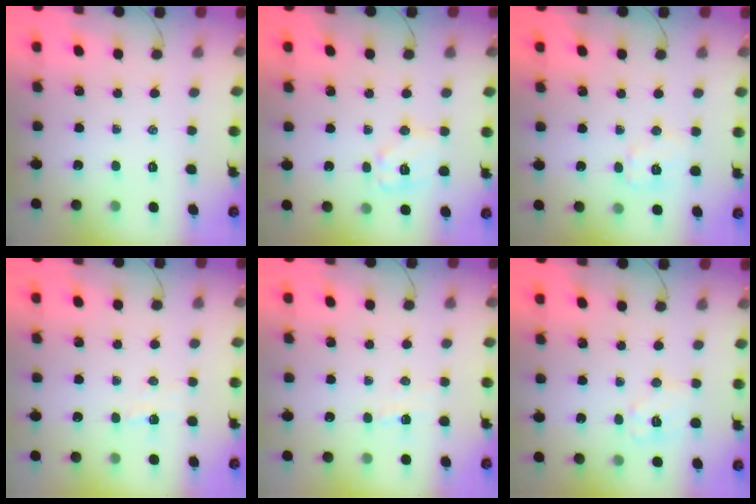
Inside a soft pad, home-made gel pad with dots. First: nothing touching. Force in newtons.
{"total": 9.4, "press": 9.4, "slide": 0.7}
{"total": 6.9, "press": 6.9, "slide": 0.4}
{"total": 2.9, "press": 2.8, "slide": 0.8}
{"total": 2.9, "press": 2.8, "slide": 0.8}
{"total": 8.1, "press": 8.1, "slide": 0.9}